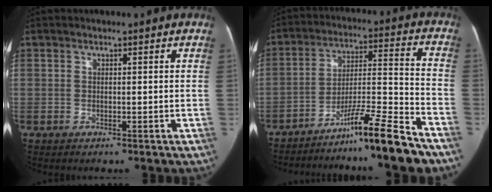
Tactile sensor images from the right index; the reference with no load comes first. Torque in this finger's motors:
{"motor_torque": [1.08, -1.07, 0.19, 0.05]}